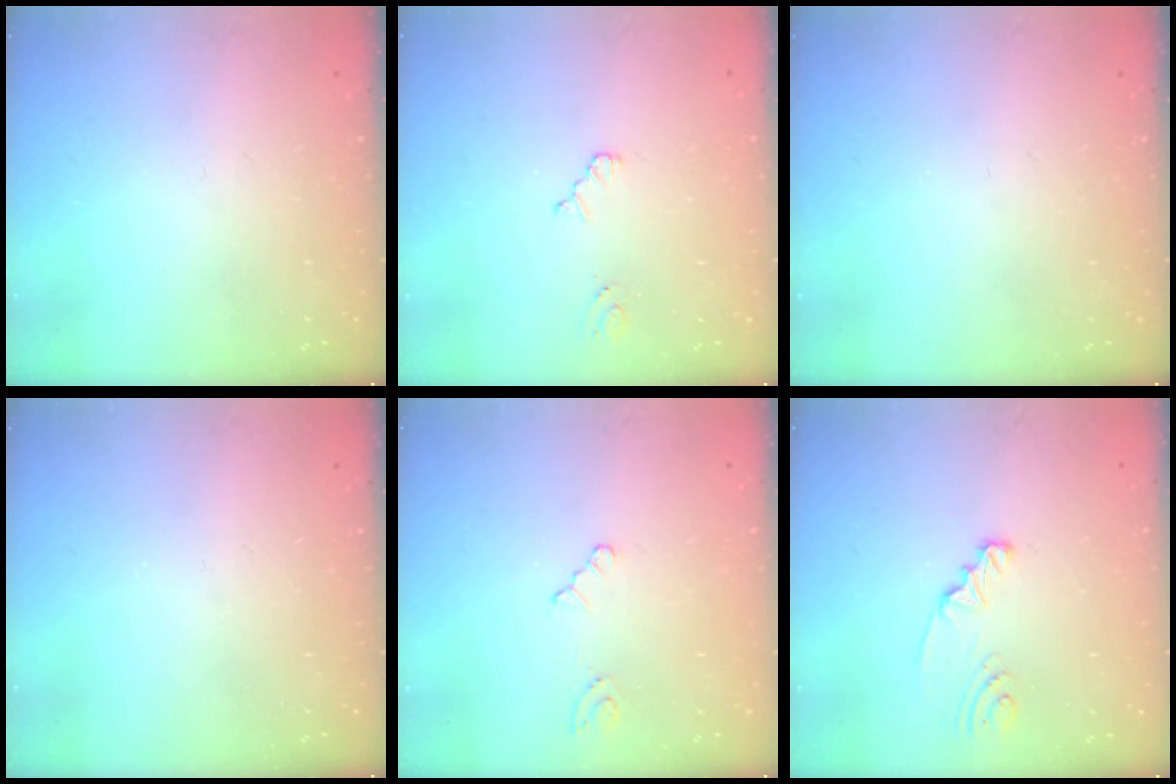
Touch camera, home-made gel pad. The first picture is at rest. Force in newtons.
{"total": 3.6, "press": 3.5, "slide": 0.5}
{"total": 0.0}
{"total": 0.0}
{"total": 2.8, "press": 2.8, "slide": 0.4}
{"total": 2.3, "press": 2.3, "slide": 0.2}